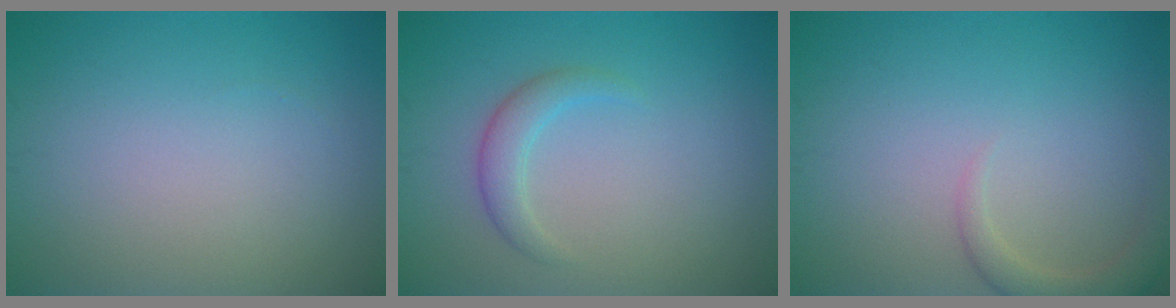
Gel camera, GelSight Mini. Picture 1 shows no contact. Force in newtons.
{"total": 2.0, "press": 2.0, "slide": 0.1}
{"total": 2.3, "press": 2.3, "slide": 0.3}